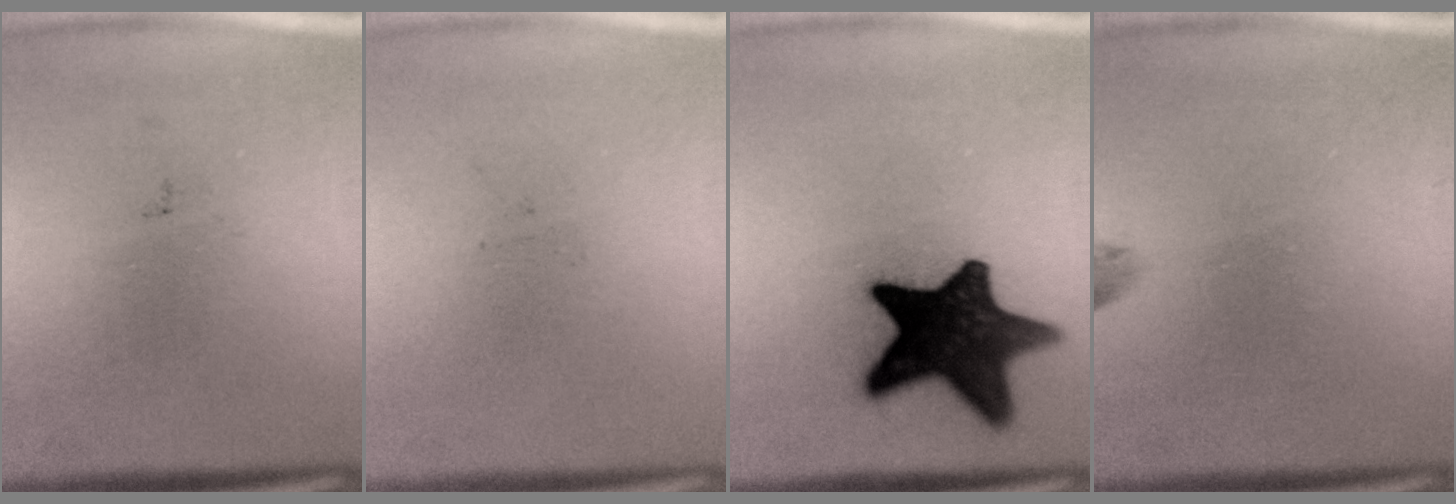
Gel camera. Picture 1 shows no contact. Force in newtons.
{"total": 0.0}
{"total": 16.8}
{"total": 0.9}